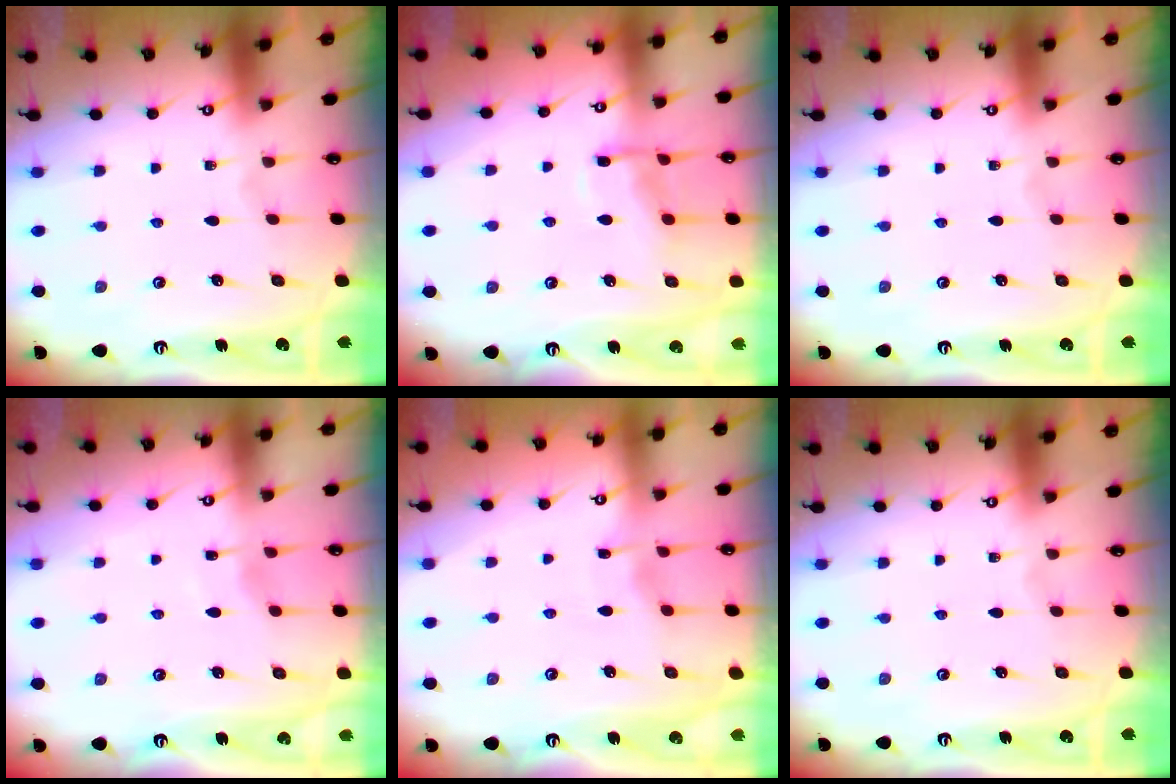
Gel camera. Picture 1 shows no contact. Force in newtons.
{"total": 9.9, "press": 9.9, "slide": 1.0}
{"total": 0.0}
{"total": 2.8, "press": 2.7, "slide": 0.3}
{"total": 3.7, "press": 3.6, "slide": 0.4}
{"total": 0.0}